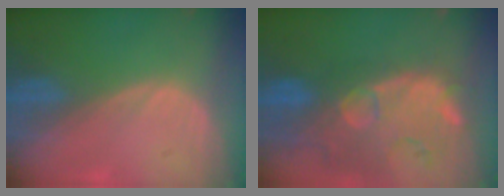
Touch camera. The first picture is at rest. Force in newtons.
{"total": 14.4, "press": 11.8, "slide": 8.3}